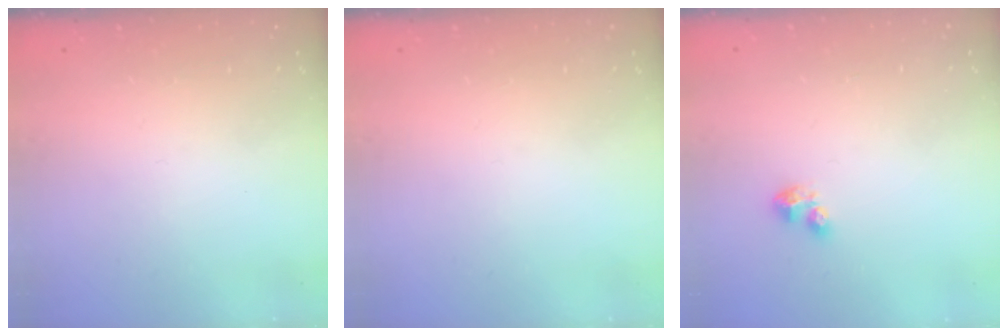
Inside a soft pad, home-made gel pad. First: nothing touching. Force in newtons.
{"total": 0.0}
{"total": 3.1, "press": 3.0, "slide": 0.5}